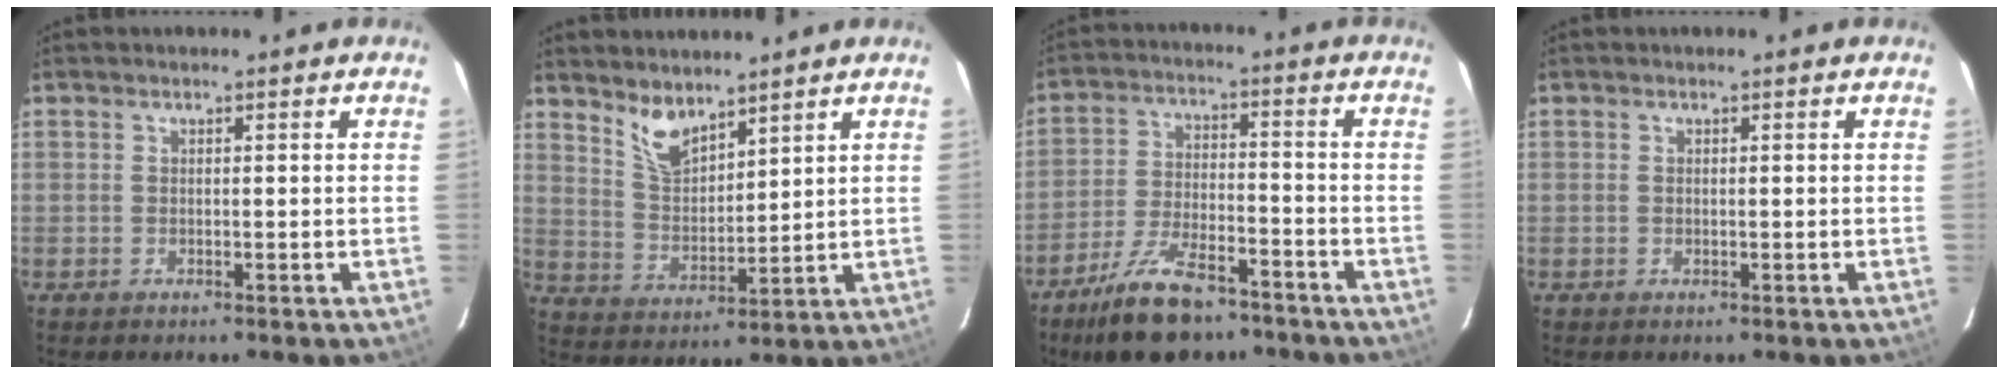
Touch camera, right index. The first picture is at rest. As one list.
[{"total": 7.2, "force": [5.6, 2.6, 3.6], "torque": [-0.065, -0.001, 0.117]}, {"total": 14.0, "force": [-10.5, 5.4, 7.6], "torque": [-0.161, -0.009, -0.182]}, {"total": 0.0}]